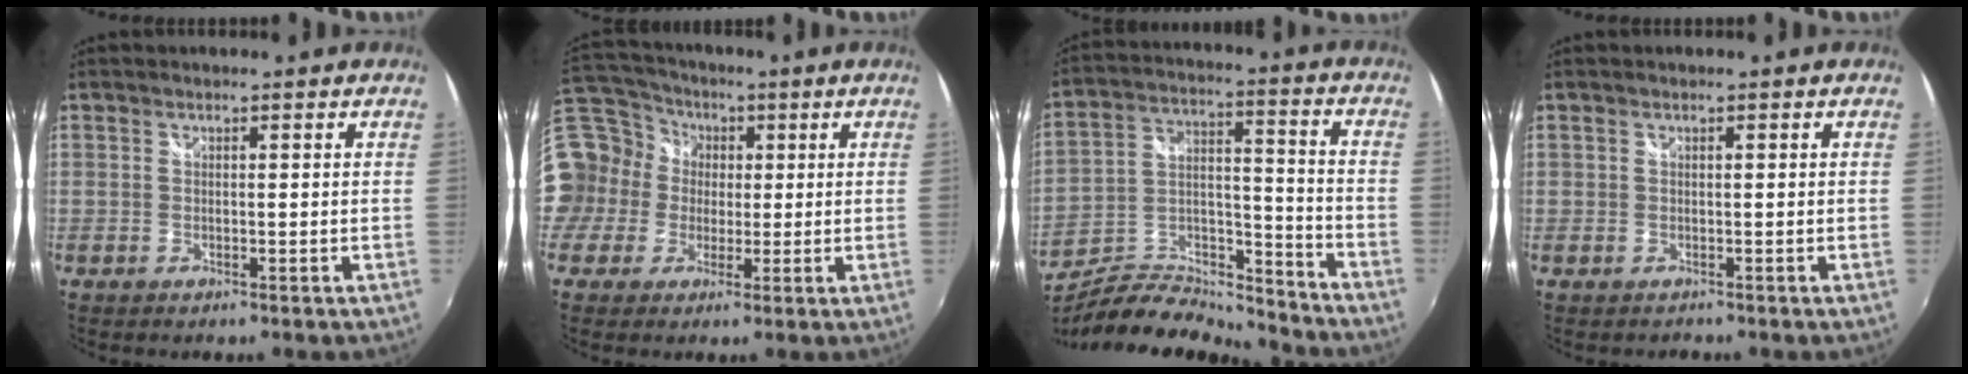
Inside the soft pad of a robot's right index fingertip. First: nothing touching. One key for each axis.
{"total": 11.5, "fx": -0.5, "fy": 11.0, "fz": 3.4, "tx": -0.113, "ty": 0.034, "tz": -0.015}
{"total": 15.5, "fx": -13.7, "fy": 3.1, "fz": 6.4, "tx": -0.119, "ty": 0.010, "tz": -0.225}
{"total": 1.5, "fx": 0.1, "fy": -1.3, "fz": -0.9, "tx": 0.020, "ty": -0.005, "tz": 0.008}